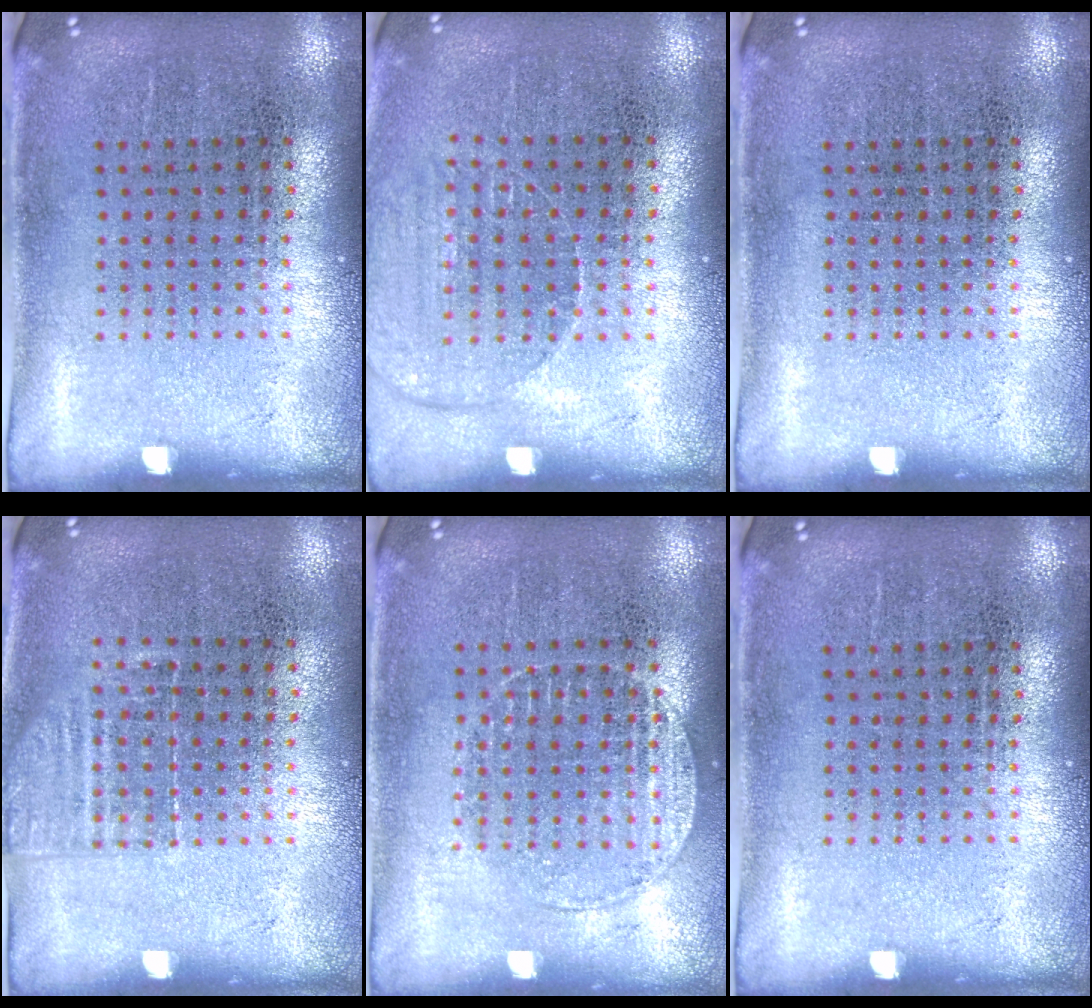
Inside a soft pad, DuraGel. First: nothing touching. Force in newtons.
{"total": 1.2, "press": 1.2, "slide": 0.1}
{"total": 0.0}
{"total": 1.3, "press": 1.1, "slide": 0.6}
{"total": 1.3, "press": 1.1, "slide": 0.6}
{"total": 0.0}